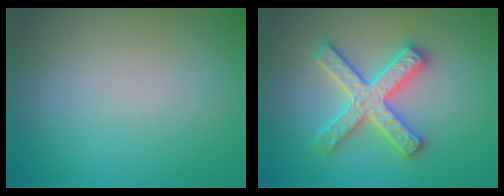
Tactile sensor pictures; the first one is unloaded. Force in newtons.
{"total": 5.0, "press": 4.9, "slide": 0.9}